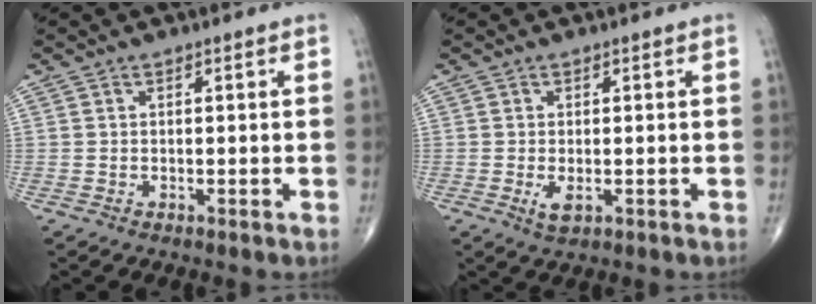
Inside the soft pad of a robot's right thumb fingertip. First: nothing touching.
{"total": 2.7, "force": [-0.7, 1.3, 2.3], "torque": [-0.045, -0.006, -0.011]}